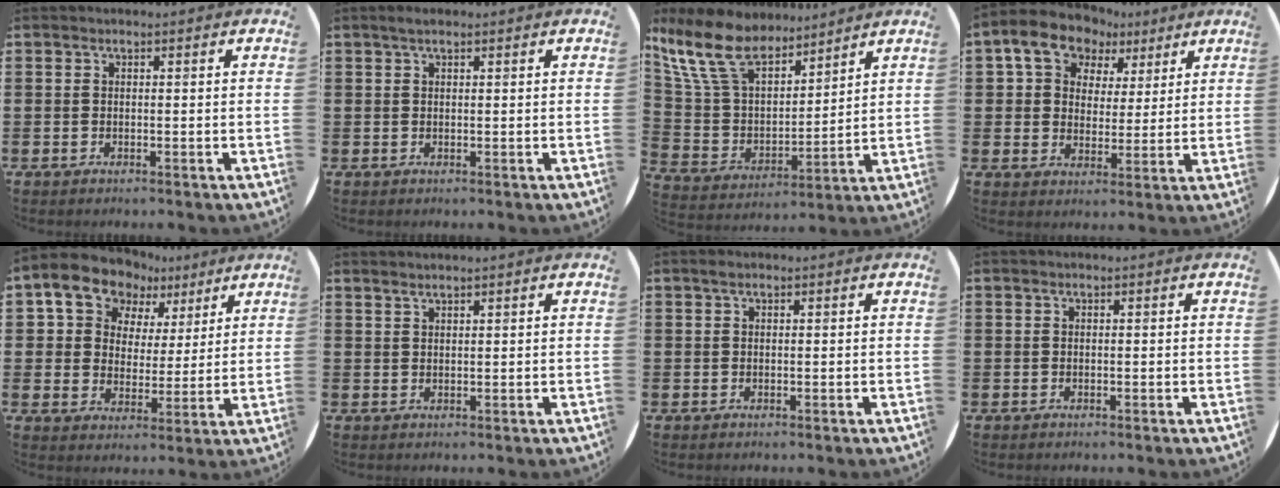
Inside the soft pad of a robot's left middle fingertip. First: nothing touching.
{"total": 1.0, "force": [0.7, 0.3, 0.6], "torque": [-0.011, 0.006, 0.011]}
{"total": 12.5, "force": [10.0, 5.0, 5.5], "torque": [-0.154, -0.038, 0.188]}
{"total": 8.2, "force": [5.4, 5.7, 2.2], "torque": [-0.063, -0.008, 0.097]}
{"total": 9.1, "force": [6.8, 5.9, 1.4], "torque": [-0.063, -0.032, 0.124]}
{"total": 1.1, "force": [1.0, -0.2, -0.2], "torque": [0.004, -0.002, 0.020]}
{"total": 0.6, "force": [0.4, 0.3, 0.3], "torque": [-0.006, 0.005, 0.006]}
{"total": 0.0}